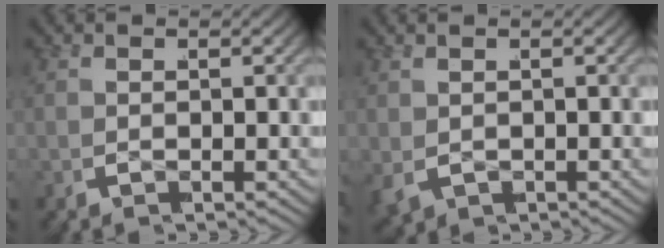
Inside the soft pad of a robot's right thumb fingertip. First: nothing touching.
{"total": 1.1, "force": [0.1, 1.1, 0.0], "torque": [-0.010, -0.004, 0.010]}